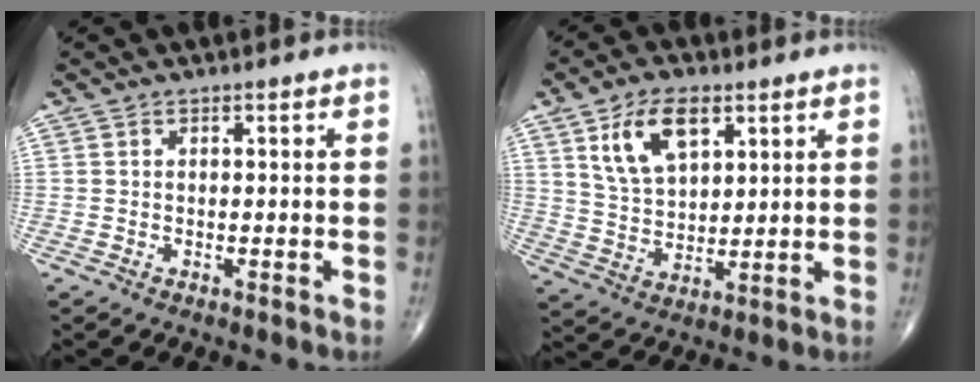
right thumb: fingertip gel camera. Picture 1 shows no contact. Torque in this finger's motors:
{"motor_torque": [0.35, 0.46, 0.09, -0.03, 0.09]}